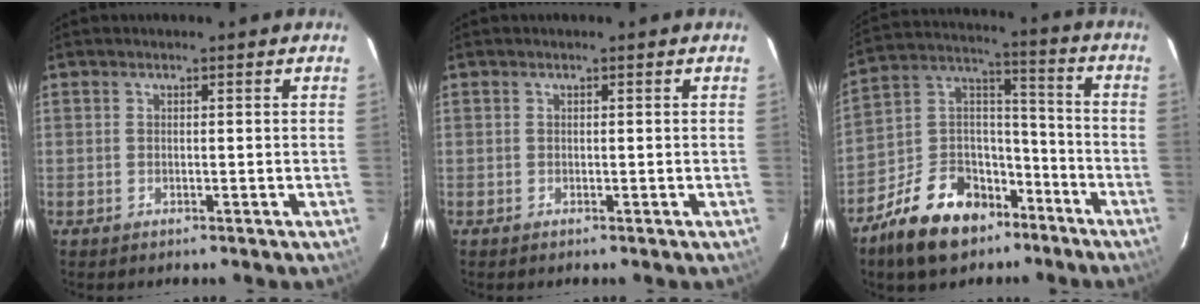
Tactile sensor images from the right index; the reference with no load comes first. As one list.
[{"total": 0.0}, {"total": 17.7, "force": [-11.2, 10.8, 8.6], "torque": [-0.185, 0.051, -0.174]}]